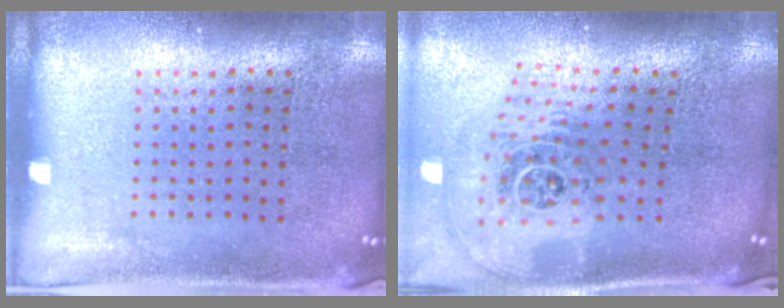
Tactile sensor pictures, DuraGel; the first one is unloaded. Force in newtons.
{"total": 2.7, "press": 1.9, "slide": 1.9}